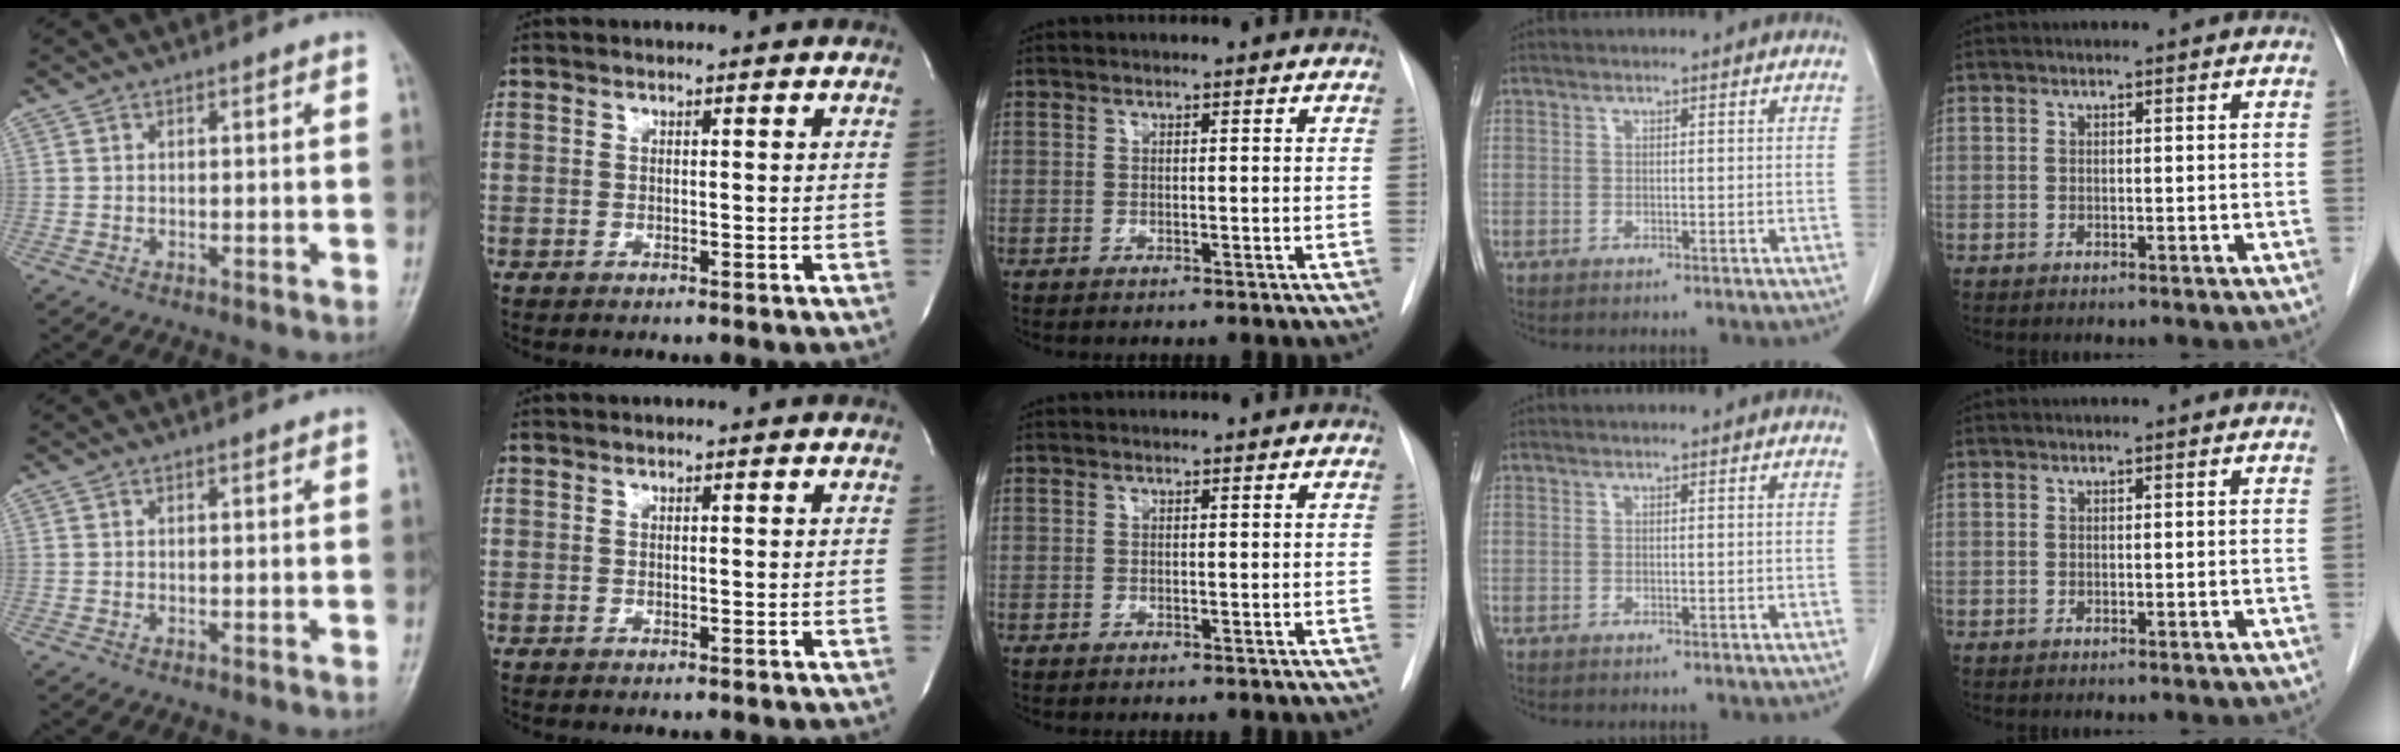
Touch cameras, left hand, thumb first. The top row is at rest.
{}